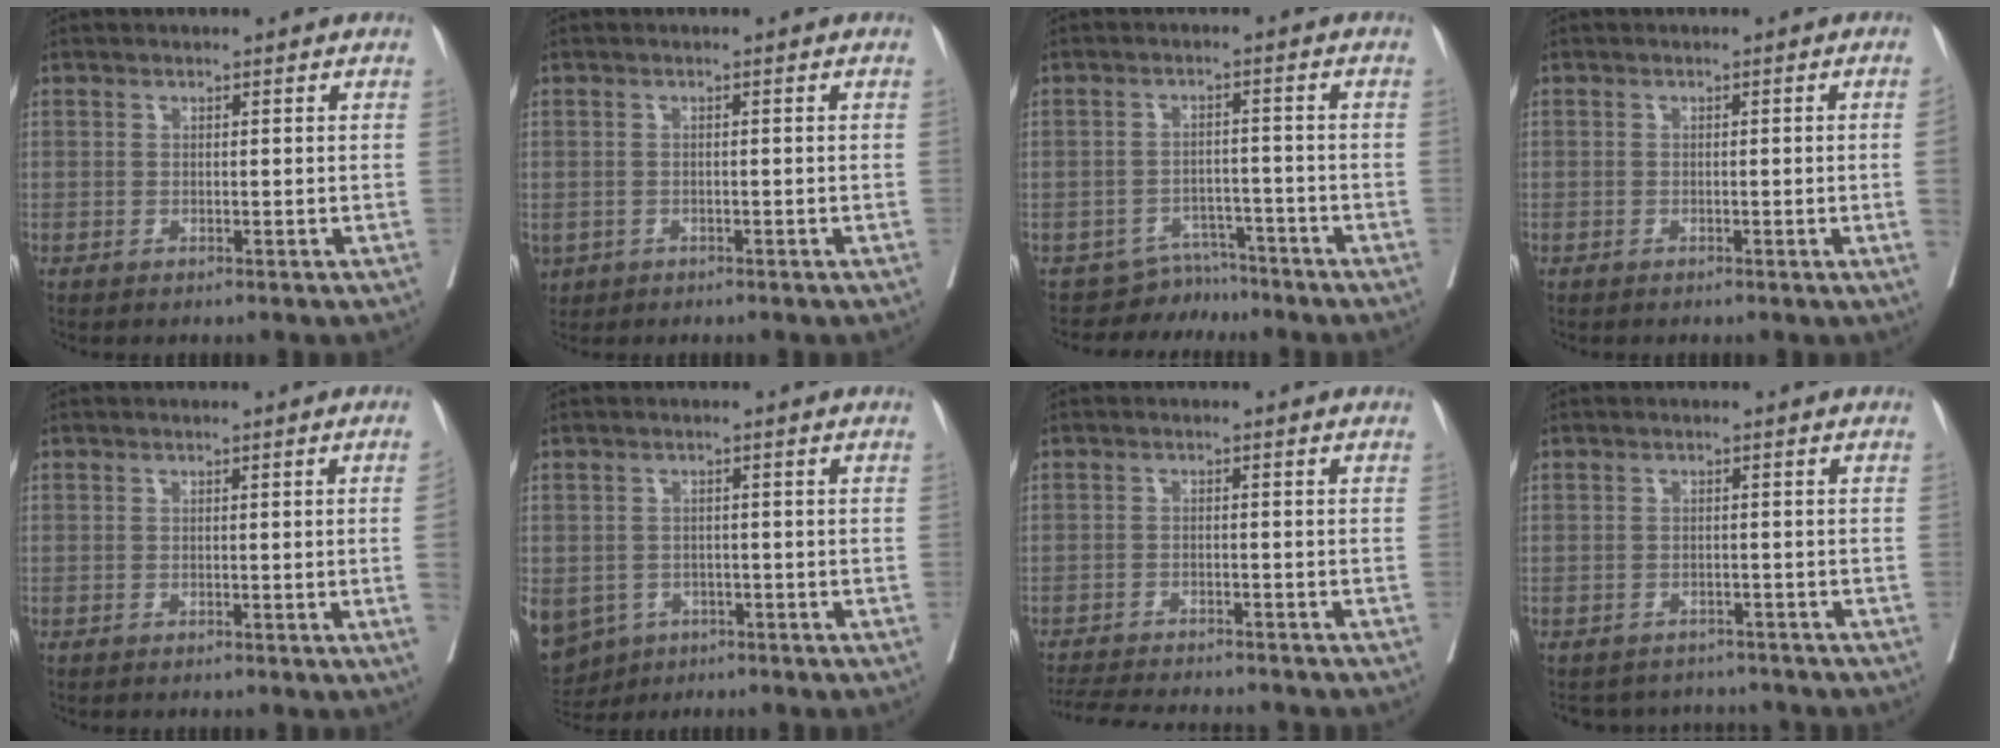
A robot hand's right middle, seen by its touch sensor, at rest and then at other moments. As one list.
[{"total": 3.7, "force": [-1.8, 3.0, 1.2], "torque": [-0.035, -0.003, -0.027]}, {"total": 4.6, "force": [-4.2, 1.6, -1.2], "torque": [0.023, 0.020, -0.062]}, {"total": 1.7, "force": [-0.4, -0.4, 1.6], "torque": [-0.019, -0.001, -0.007]}, {"total": 2.2, "force": [-0.5, -0.9, 2.0], "torque": [-0.023, -0.002, -0.007]}, {"total": 14.5, "force": [-6.9, 11.7, 5.2], "torque": [-0.163, -0.007, -0.088]}, {"total": 12.5, "force": [-11.6, 1.7, 4.4], "torque": [-0.077, -0.011, -0.164]}, {"total": 7.5, "force": [-7.1, 2.2, 0.1], "torque": [0.000, 0.015, -0.088]}]